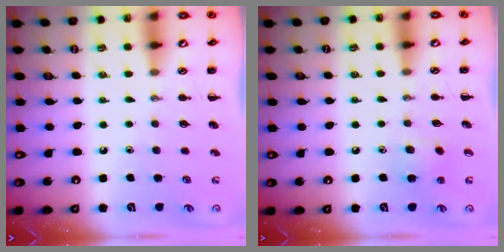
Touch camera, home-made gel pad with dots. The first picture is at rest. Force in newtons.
{"total": 7.4, "press": 7.1, "slide": 1.9}